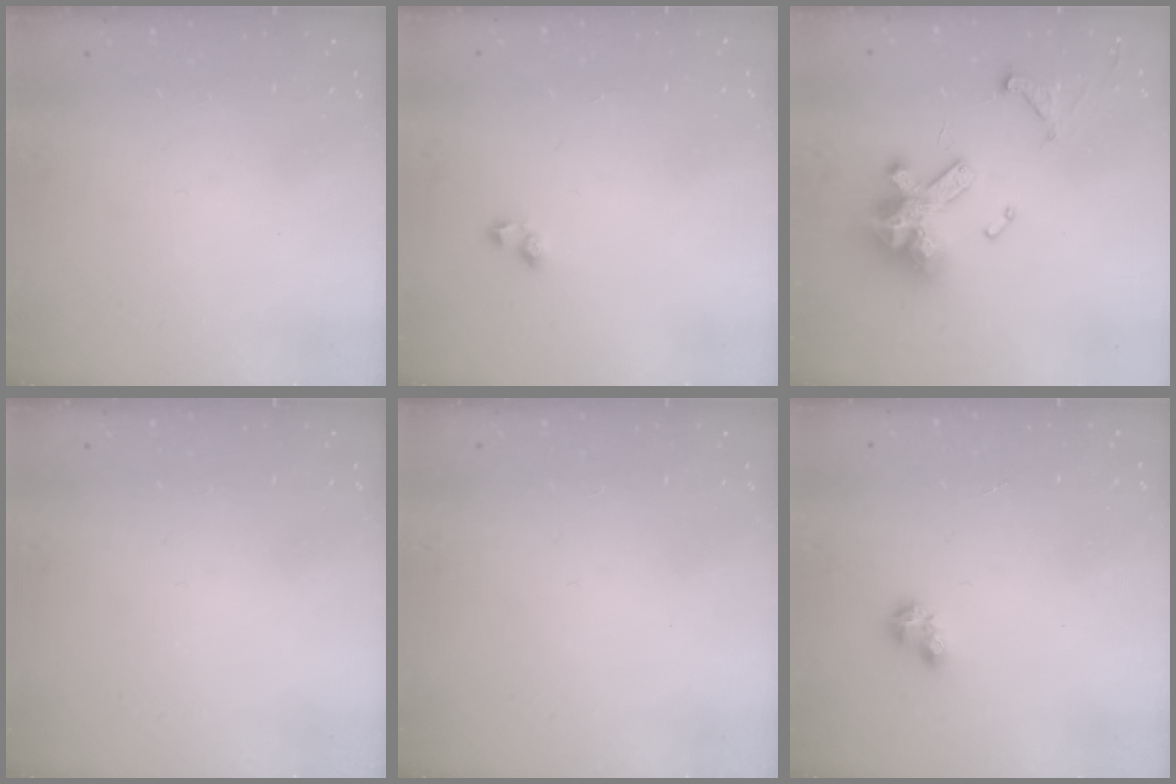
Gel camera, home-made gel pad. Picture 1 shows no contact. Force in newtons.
{"total": 2.0, "press": 1.7, "slide": 1.0}
{"total": 16.8, "press": 16.7, "slide": 2.2}
{"total": 0.0}
{"total": 0.0}
{"total": 4.2, "press": 4.2, "slide": 0.5}